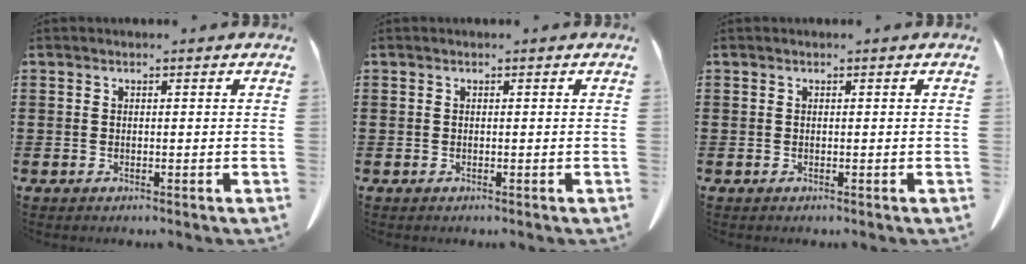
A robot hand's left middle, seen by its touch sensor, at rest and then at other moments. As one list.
[{"total": 0.0}, {"total": 0.0}]